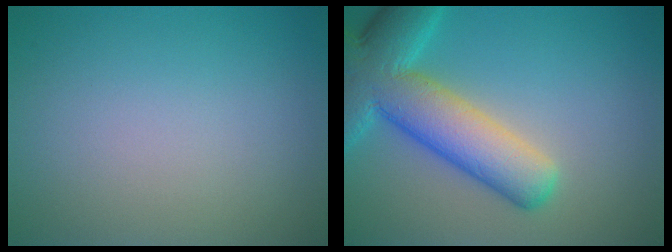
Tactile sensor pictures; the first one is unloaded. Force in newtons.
{"total": 9.7, "press": 9.6, "slide": 0.5}